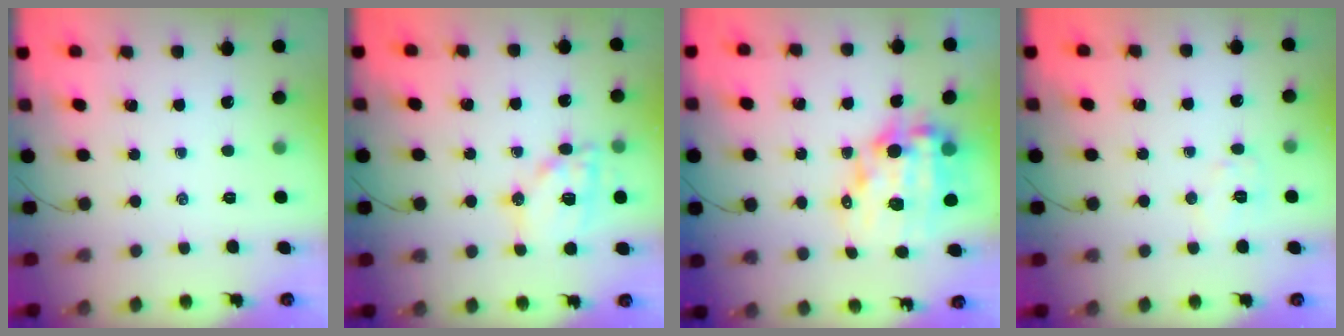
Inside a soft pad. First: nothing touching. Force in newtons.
{"total": 12.6, "press": 12.5, "slide": 1.9}
{"total": 14.8, "press": 14.4, "slide": 3.5}
{"total": 4.8, "press": 4.8, "slide": 0.6}